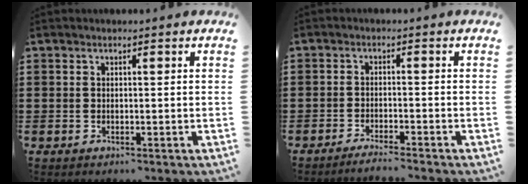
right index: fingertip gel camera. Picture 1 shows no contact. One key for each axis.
{"total": 2.1, "fx": -2.0, "fy": -0.4, "fz": 0.5, "tx": -0.009, "ty": 0.001, "tz": -0.039}